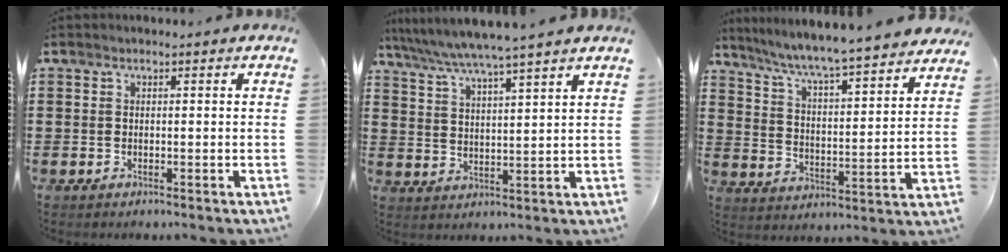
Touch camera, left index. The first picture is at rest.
{"total": 5.6, "force": [4.9, -1.1, 2.3], "torque": [-0.062, -0.031, 0.083]}
{"total": 5.8, "force": [5.2, -0.7, 2.3], "torque": [-0.069, -0.046, 0.082]}